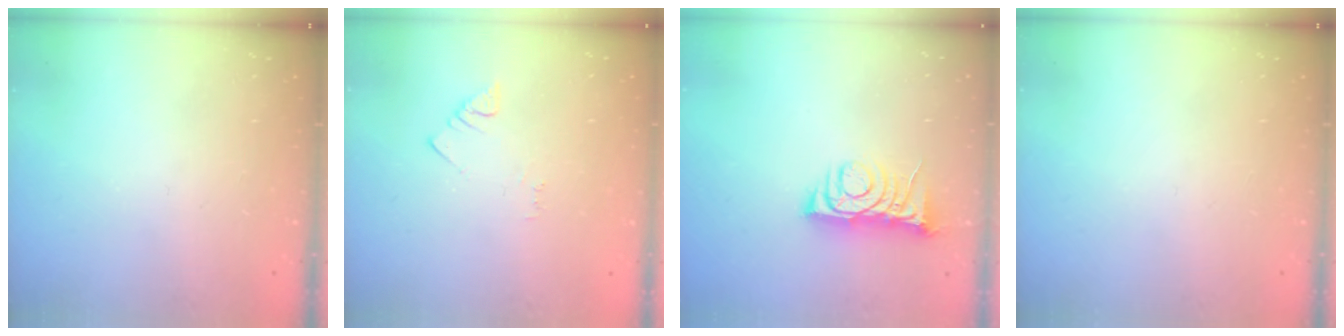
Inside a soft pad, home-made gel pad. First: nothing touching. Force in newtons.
{"total": 1.5, "press": 1.5, "slide": 0.3}
{"total": 7.1, "press": 7.0, "slide": 1.0}
{"total": 0.0}